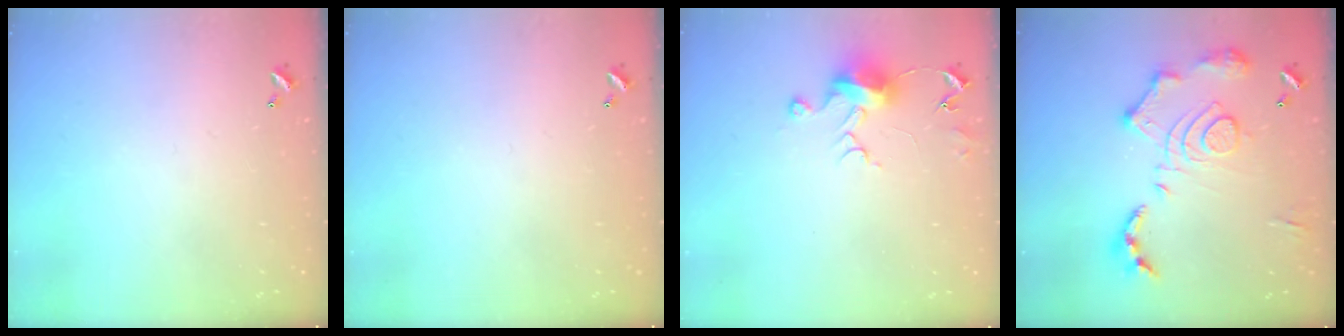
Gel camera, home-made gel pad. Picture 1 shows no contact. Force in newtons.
{"total": 0.0}
{"total": 7.7, "press": 7.7, "slide": 0.4}
{"total": 16.6, "press": 16.6, "slide": 1.7}